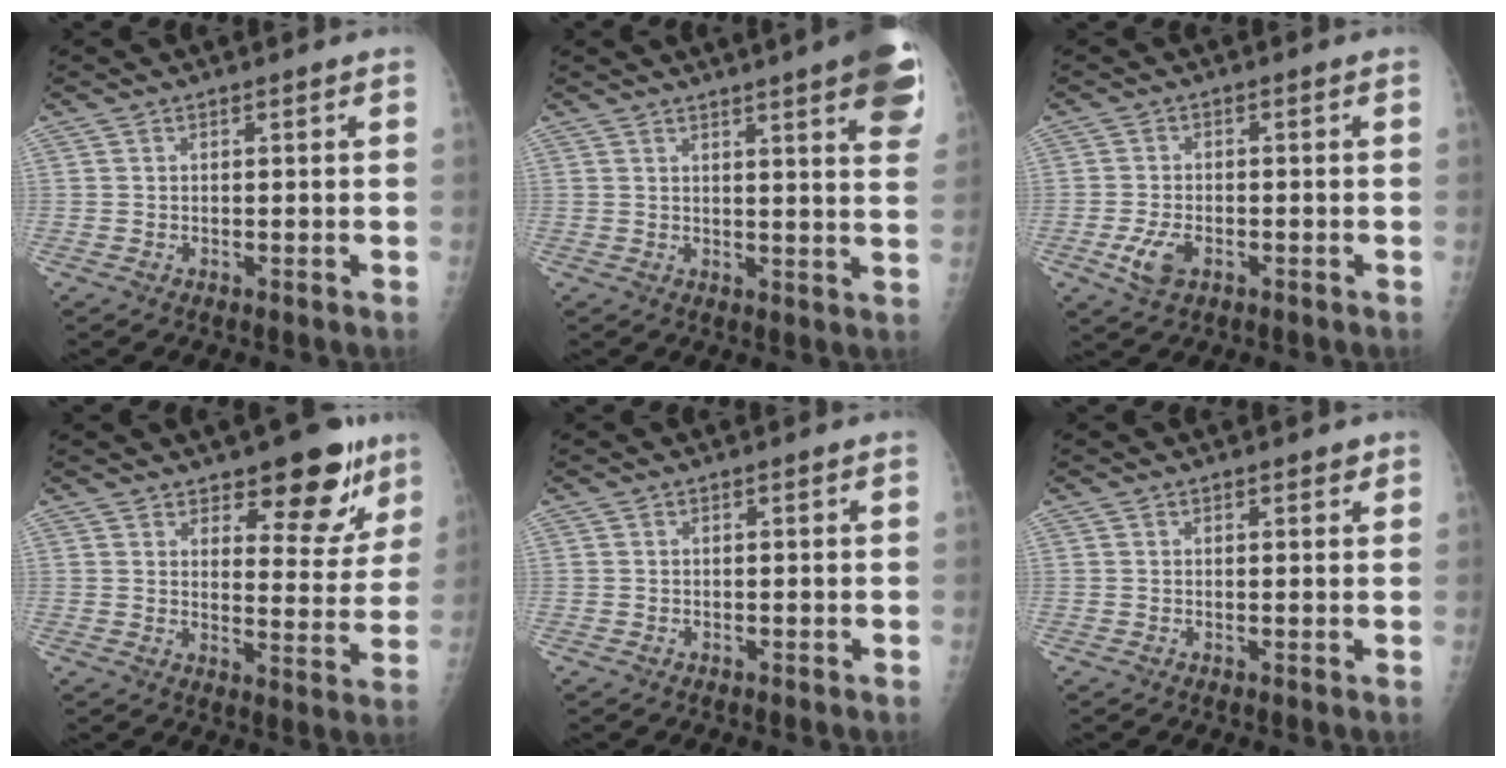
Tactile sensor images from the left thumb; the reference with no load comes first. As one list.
[{"total": 14.1, "force": [8.1, 2.0, 11.4], "torque": [-0.126, -0.025, 0.085]}, {"total": 4.8, "force": [-2.0, 2.7, 3.4], "torque": [-0.072, 0.003, -0.034]}, {"total": 12.9, "force": [8.6, 5.5, 7.9], "torque": [-0.048, -0.053, 0.121]}, {"total": 0.0}, {"total": 1.5, "force": [1.0, 0.6, 0.8], "torque": [-0.001, -0.003, 0.010]}]